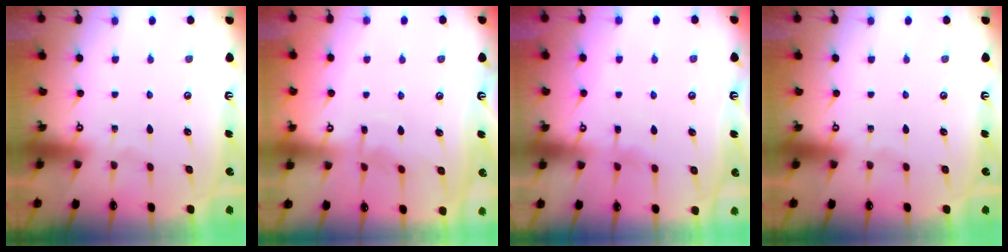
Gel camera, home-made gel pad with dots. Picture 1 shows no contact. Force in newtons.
{"total": 4.8, "press": 4.8, "slide": 0.5}
{"total": 3.6, "press": 3.6, "slide": 0.3}
{"total": 0.0}